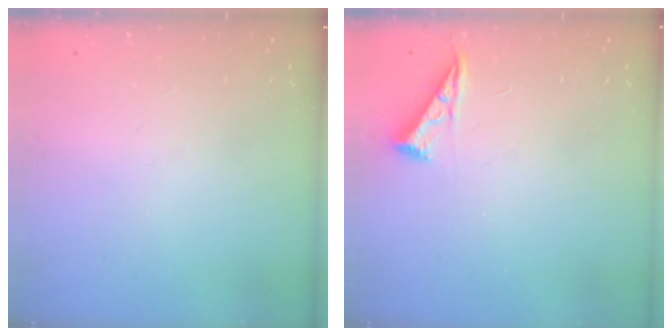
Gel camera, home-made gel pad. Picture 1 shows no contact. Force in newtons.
{"total": 5.0, "press": 5.0, "slide": 0.7}